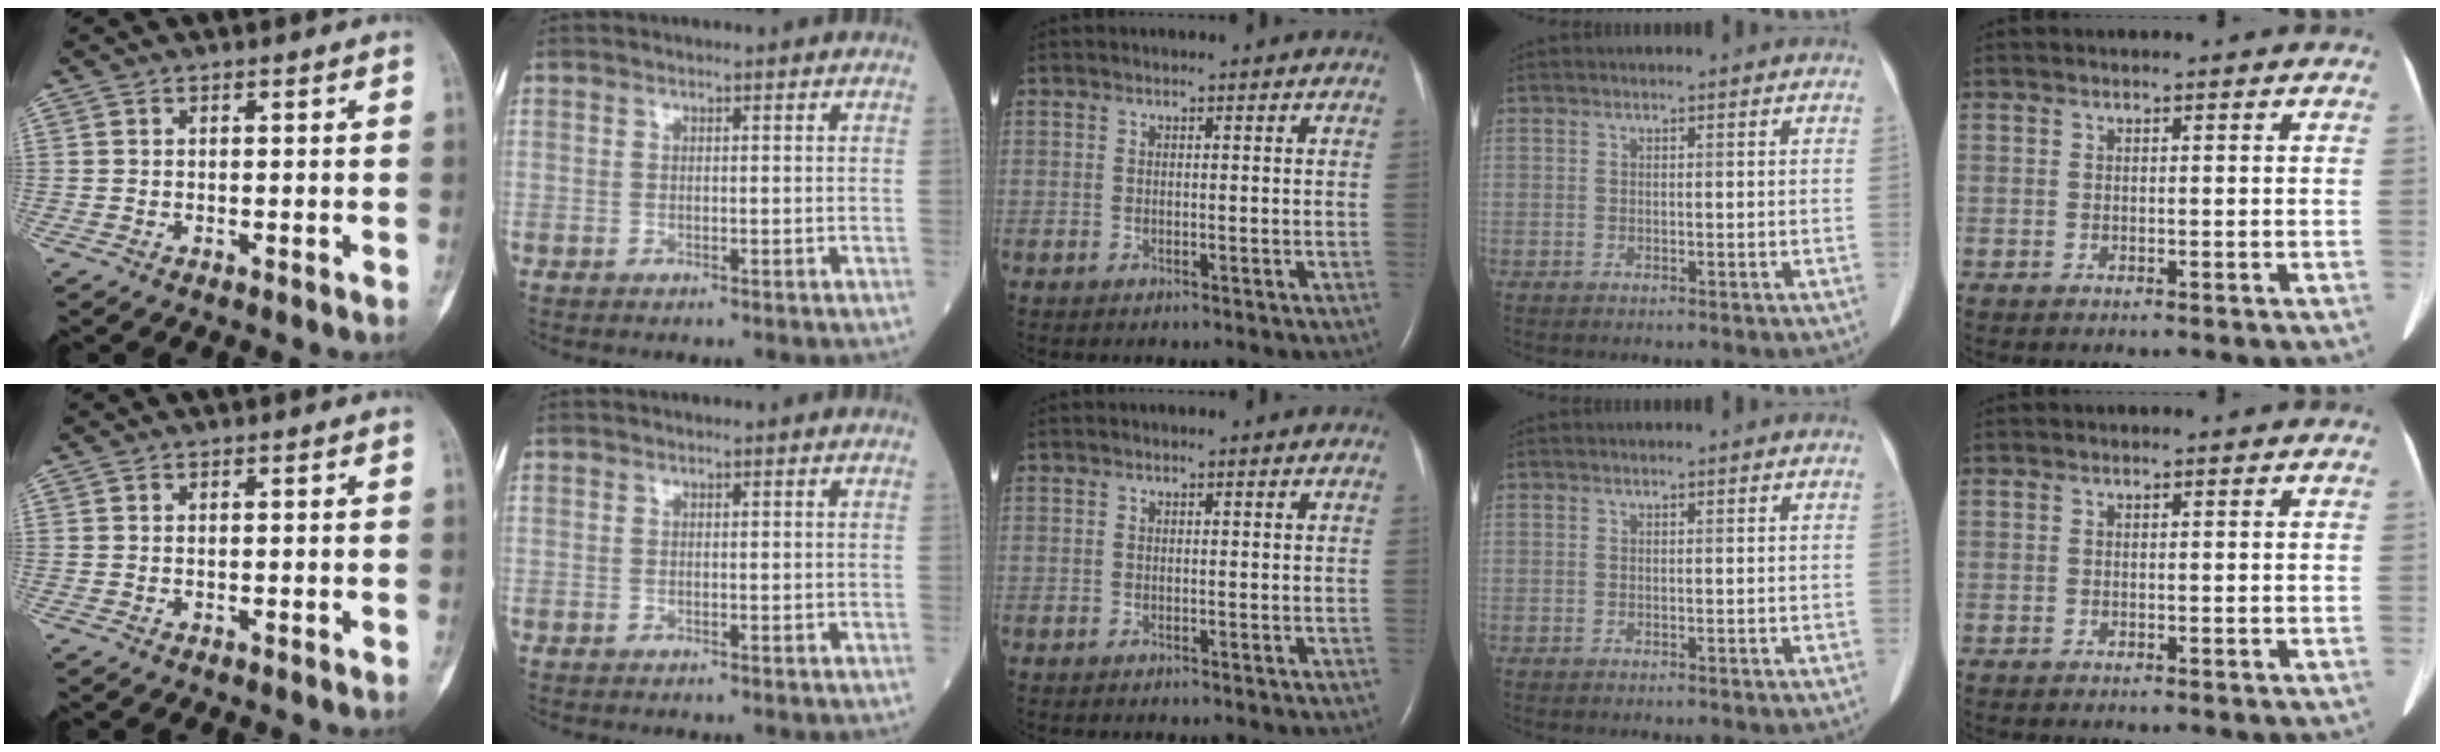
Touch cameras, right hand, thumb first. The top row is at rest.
{}